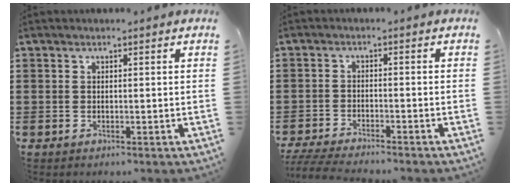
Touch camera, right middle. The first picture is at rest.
{"total": 4.1, "force": [-3.9, 0.1, 1.2], "torque": [-0.034, -0.011, -0.081]}